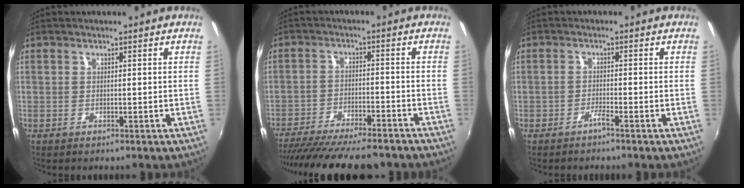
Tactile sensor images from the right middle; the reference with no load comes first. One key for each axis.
{"total": 18.8, "fx": -16.1, "fy": 3.8, "fz": 8.7, "tx": -0.171, "ty": -0.033, "tz": -0.241}
{"total": 1.2, "fx": -1.1, "fy": 0.0, "fz": 0.4, "tx": -0.011, "ty": -0.001, "tz": -0.024}